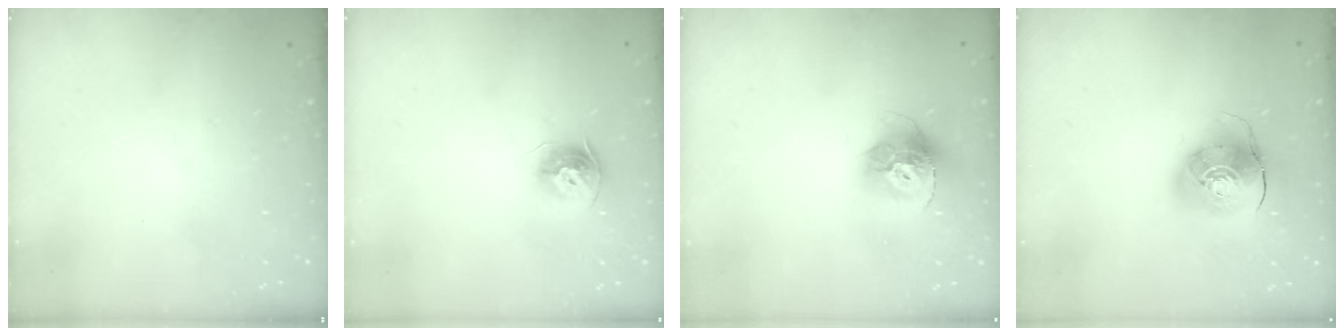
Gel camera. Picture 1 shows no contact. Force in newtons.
{"total": 9.3, "press": 9.3, "slide": 1.0}
{"total": 13.6, "press": 13.5, "slide": 1.4}
{"total": 10.9, "press": 10.7, "slide": 1.6}